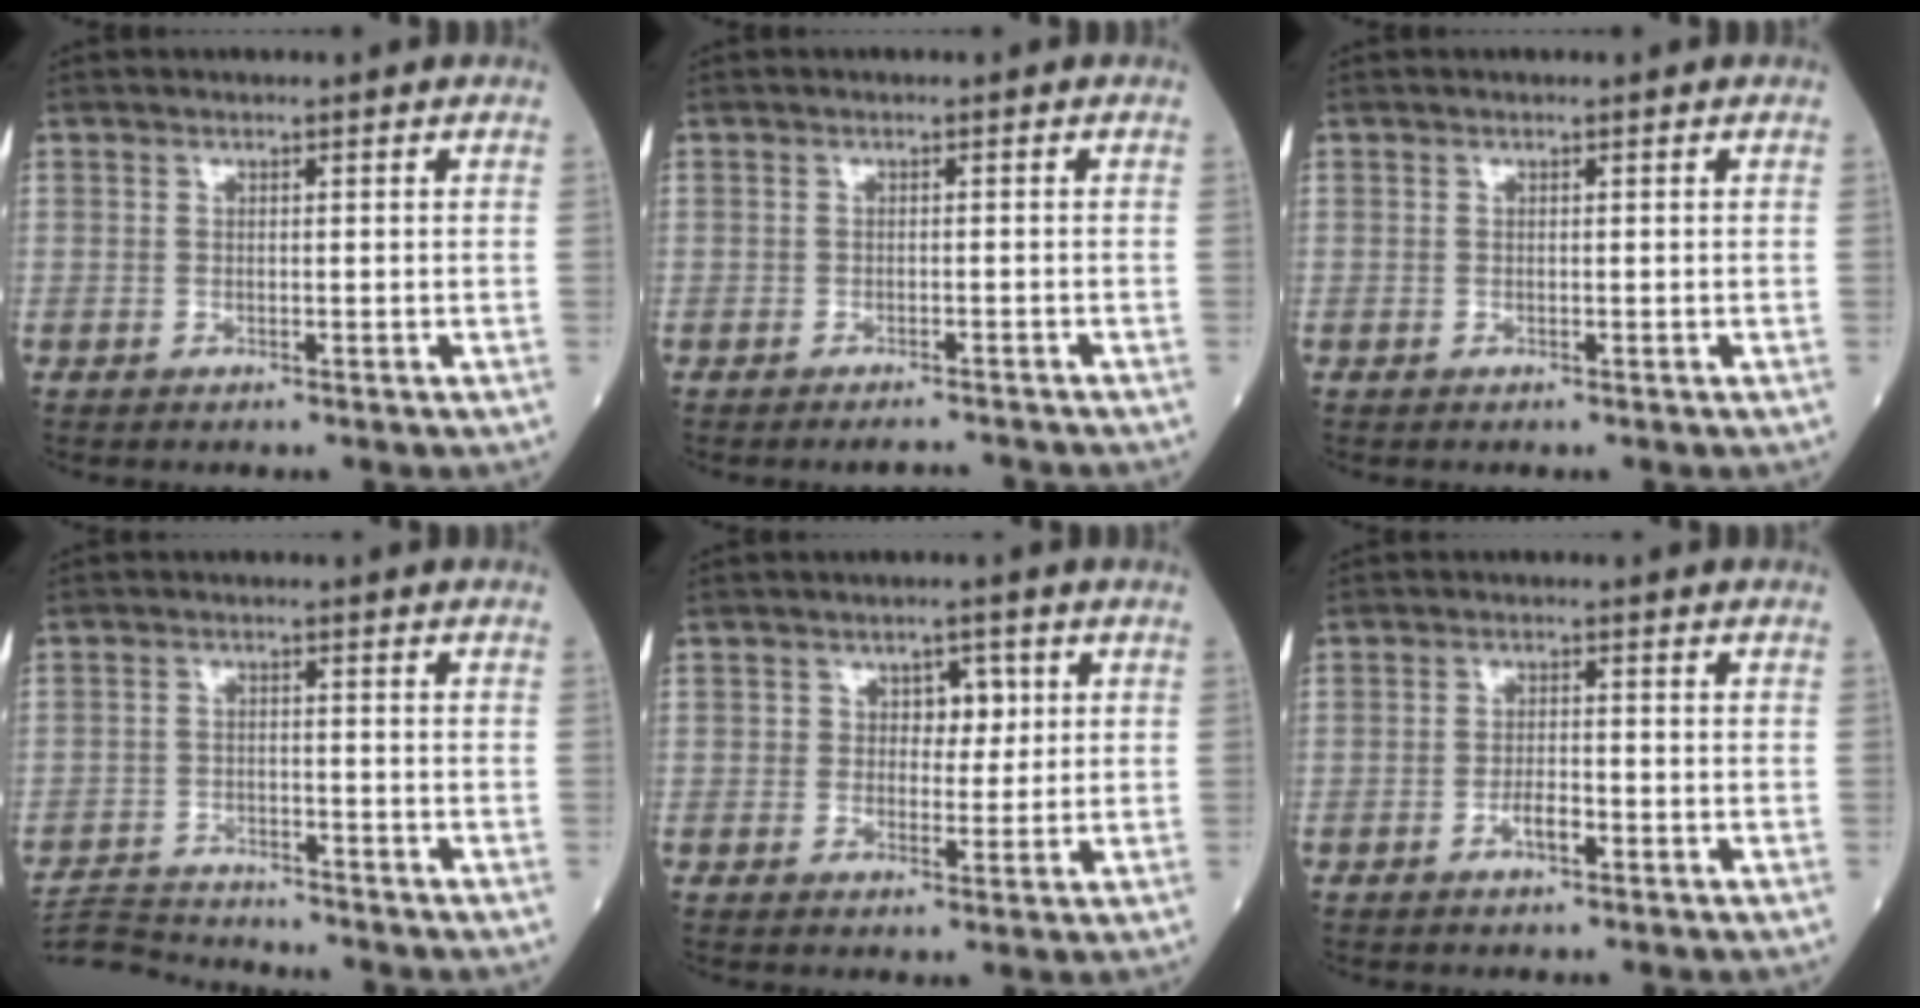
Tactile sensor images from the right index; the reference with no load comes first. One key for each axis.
{"total": 2.8, "fx": -2.7, "fy": -0.2, "fz": 0.5, "tx": -0.002, "ty": -0.009, "tz": -0.039}
{"total": 0.0}
{"total": 8.4, "fx": -8.3, "fy": 0.1, "fz": 0.7, "tx": -0.016, "ty": -0.003, "tz": -0.146}
{"total": 3.9, "fx": 1.0, "fy": 2.7, "fz": 2.6, "tx": -0.026, "ty": 0.007, "tz": 0.013}
{"total": 2.4, "fx": -1.3, "fy": 0.7, "fz": 2.0, "tx": -0.032, "ty": 0.003, "tz": -0.024}